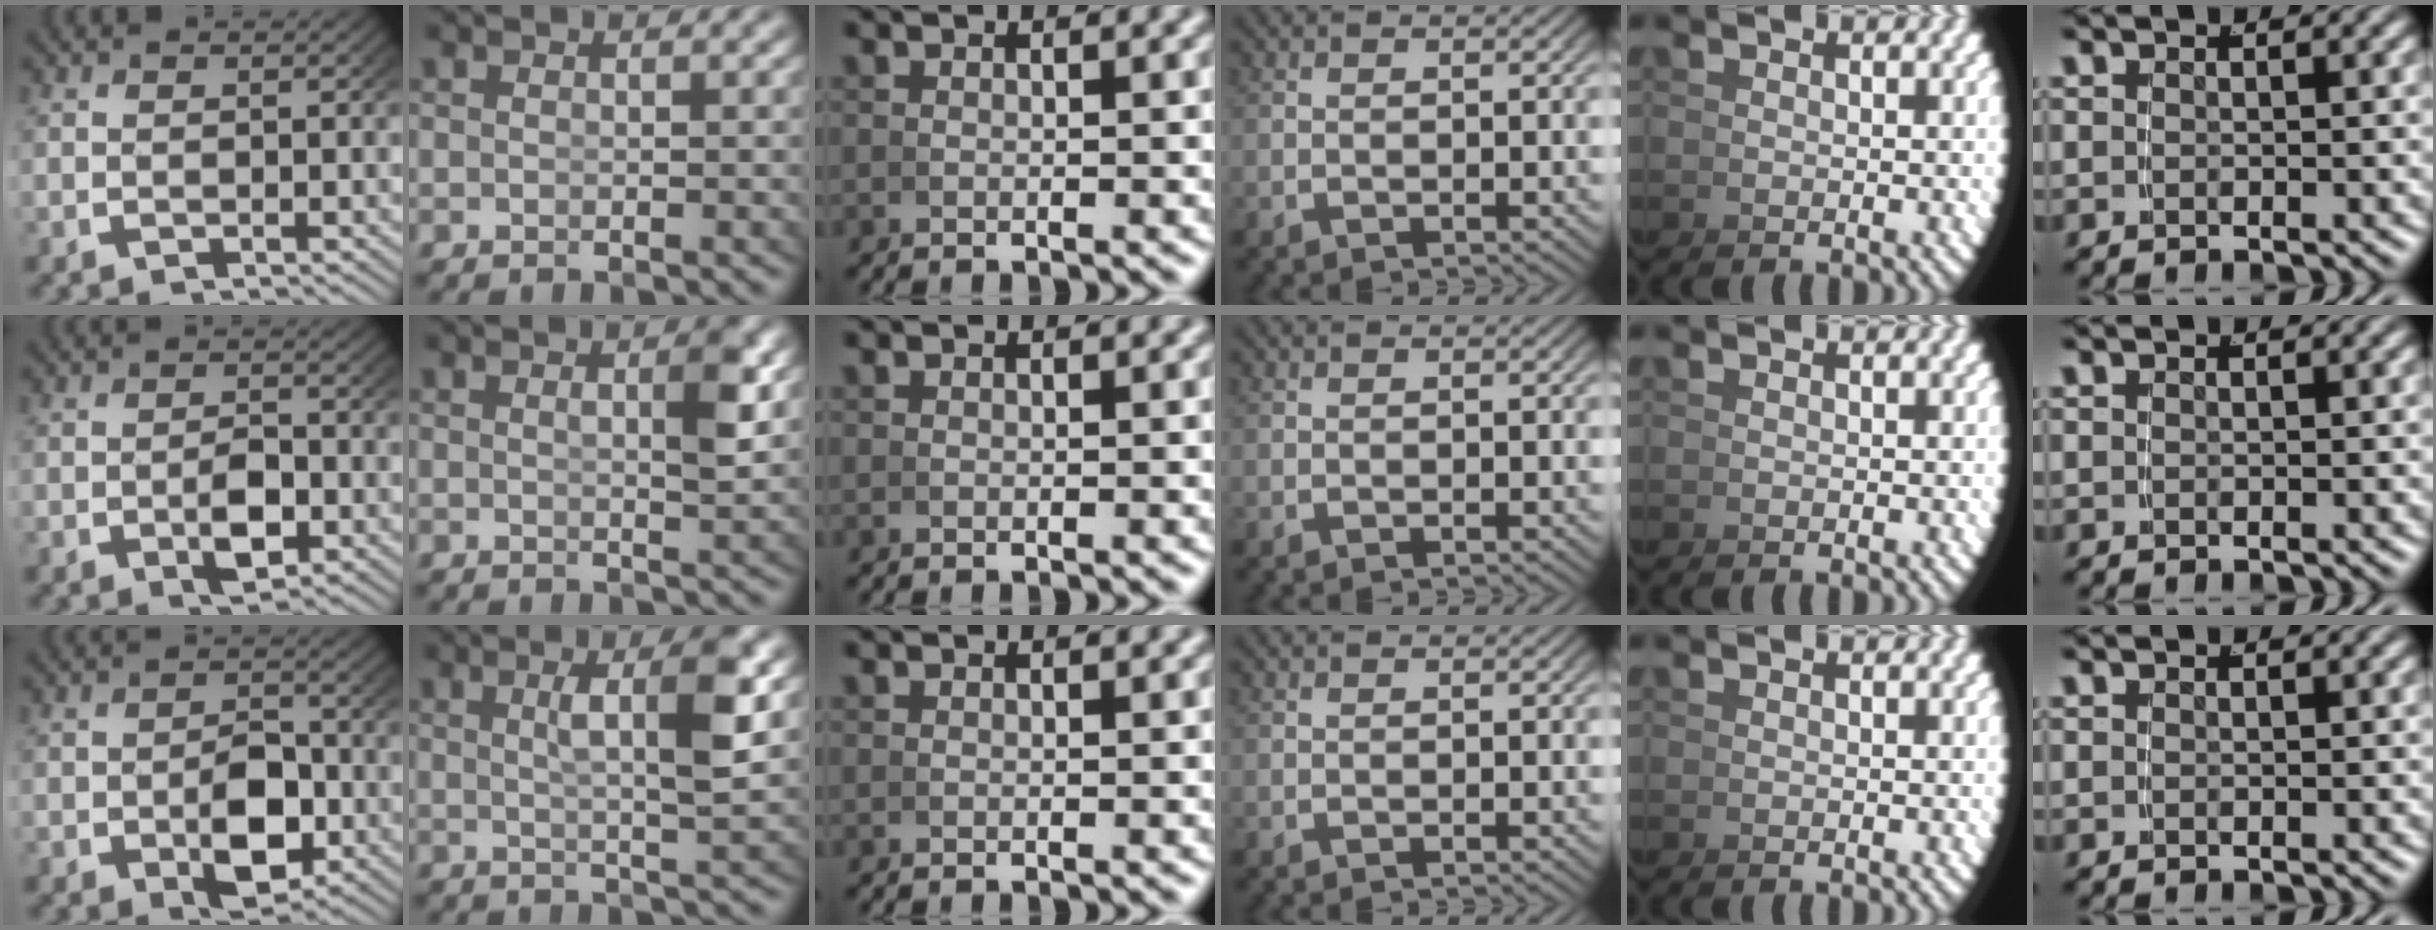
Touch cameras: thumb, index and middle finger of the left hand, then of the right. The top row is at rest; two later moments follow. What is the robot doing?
{"motion": "grasp_and_lifting", "object": "pen"}